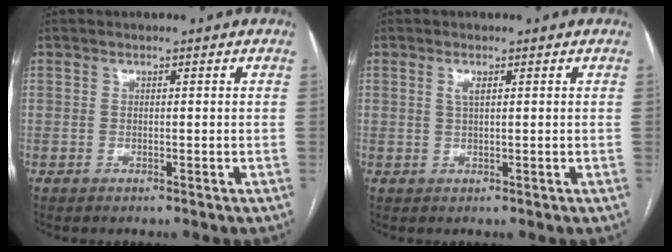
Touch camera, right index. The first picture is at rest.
{"total": 1.4, "force": [0.6, 0.2, 1.3], "torque": [-0.030, 0.001, 0.010]}